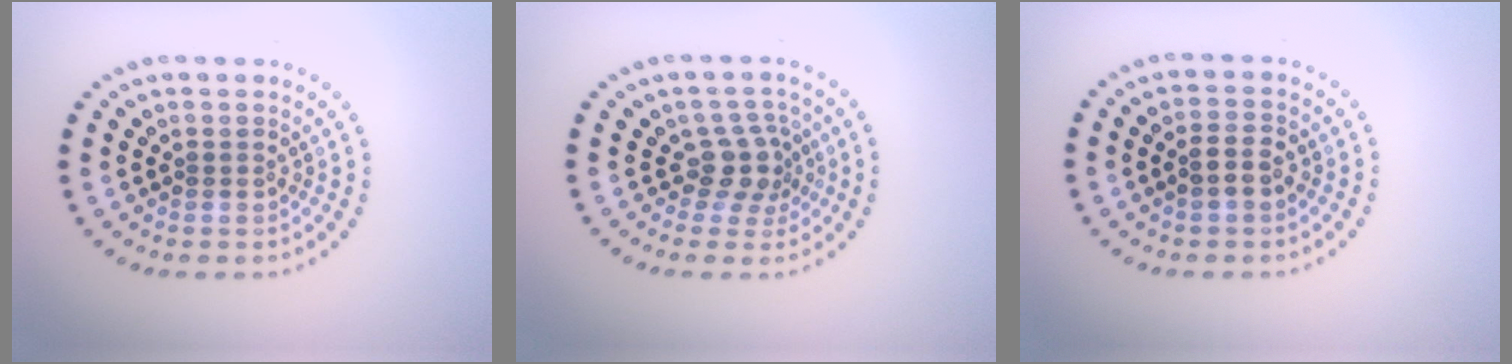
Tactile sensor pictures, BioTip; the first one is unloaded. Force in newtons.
{"total": 2.7, "press": 2.0, "slide": 1.9}
{"total": 1.7, "press": 1.7, "slide": 0.6}